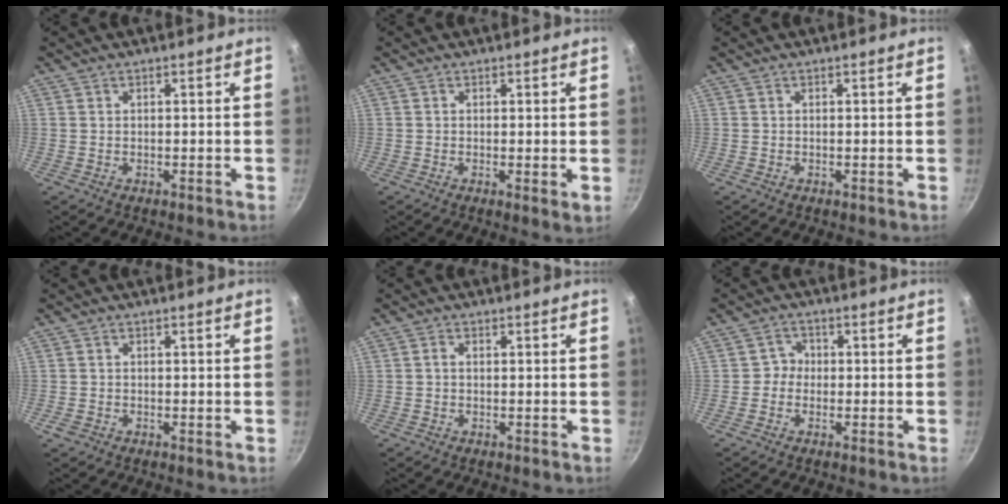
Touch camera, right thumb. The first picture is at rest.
{"total": 1.7, "force": [0.1, 0.3, 1.6], "torque": [-0.025, -0.009, -0.002]}
{"total": 0.0}
{"total": 1.2, "force": [-0.5, 0.8, 0.7], "torque": [-0.014, 0.002, -0.011]}
{"total": 1.1, "force": [0.0, 0.7, 0.8], "torque": [-0.015, 0.004, -0.001]}
{"total": 2.6, "force": [-0.6, 2.4, 0.7], "torque": [0.011, 0.010, -0.018]}